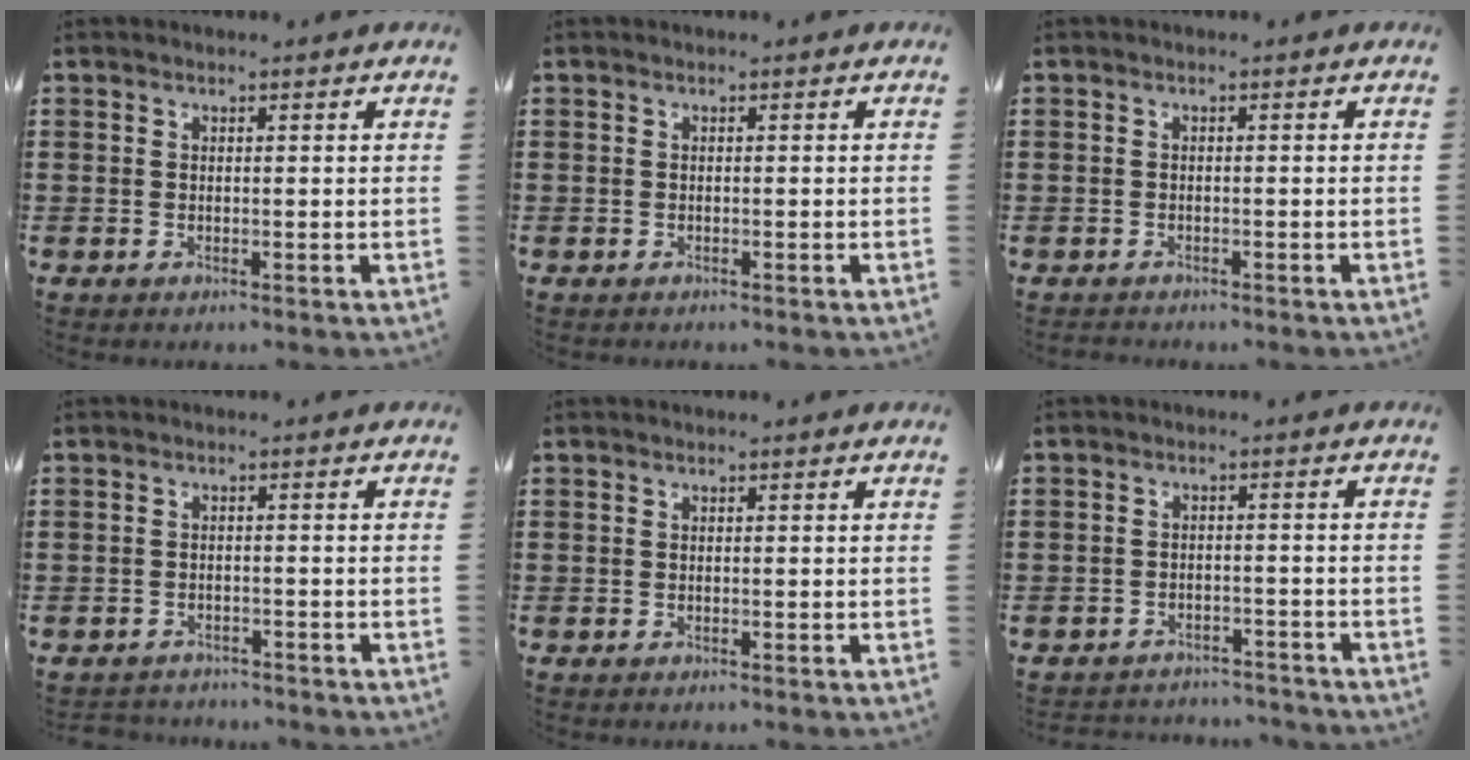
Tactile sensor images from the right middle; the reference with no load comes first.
{"total": 0.0}
{"total": 0.8, "force": [-0.8, 0.2, -0.1], "torque": [0.000, 0.002, -0.019]}
{"total": 1.8, "force": [-1.7, 0.3, -0.1], "torque": [-0.005, -0.001, -0.040]}
{"total": 0.0}
{"total": 3.0, "force": [-2.9, 0.6, -0.4], "torque": [-0.001, 0.002, -0.065]}